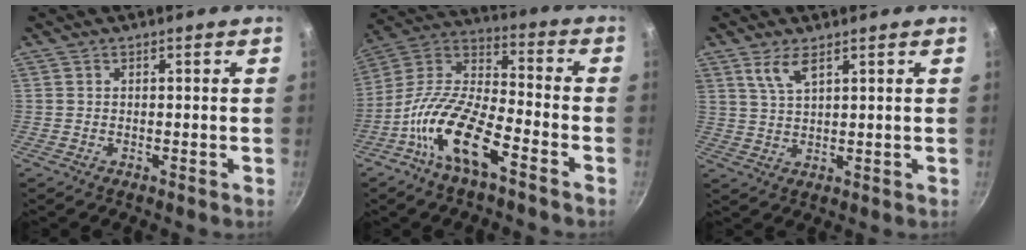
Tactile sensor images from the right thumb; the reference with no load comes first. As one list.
[{"total": 17.1, "force": [-8.7, 6.3, 13.3], "torque": [-0.245, 0.063, -0.187]}, {"total": 4.6, "force": [2.7, 1.6, 3.3], "torque": [-0.063, -0.013, 0.060]}]